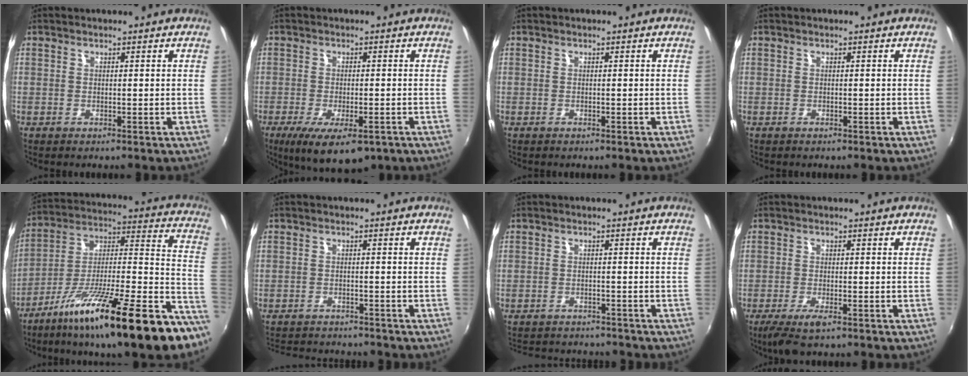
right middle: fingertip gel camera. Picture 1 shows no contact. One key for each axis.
{"total": 11.0, "fx": -6.3, "fy": 4.1, "fz": 8.0, "tx": -0.156, "ty": -0.039, "tz": -0.097}
{"total": 0.0}
{"total": 0.0}
{"total": 27.5, "fx": -16.6, "fy": 3.8, "fz": 21.6, "tx": -0.299, "ty": -0.023, "tz": -0.264}
{"total": 8.2, "fx": -7.6, "fy": 2.2, "fz": 2.2, "tx": -0.063, "ty": -0.007, "tz": -0.118}
{"total": 8.5, "fx": -7.8, "fy": 2.6, "fz": 2.2, "tx": -0.060, "ty": -0.007, "tz": -0.115}
{"total": 5.0, "fx": -3.3, "fy": 0.9, "fz": 3.7, "tx": -0.085, "ty": -0.019, "tz": -0.061}